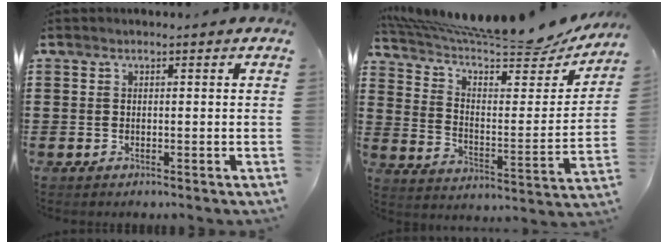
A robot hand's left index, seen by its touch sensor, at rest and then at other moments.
{"total": 9.2, "force": [8.0, 0.9, 4.5], "torque": [-0.103, -0.067, 0.129]}